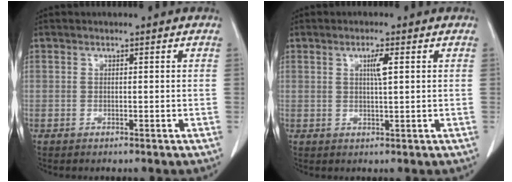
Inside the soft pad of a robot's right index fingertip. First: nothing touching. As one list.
[{"total": 2.6, "force": [0.8, 0.0, 2.4], "torque": [-0.044, -0.001, 0.013]}]